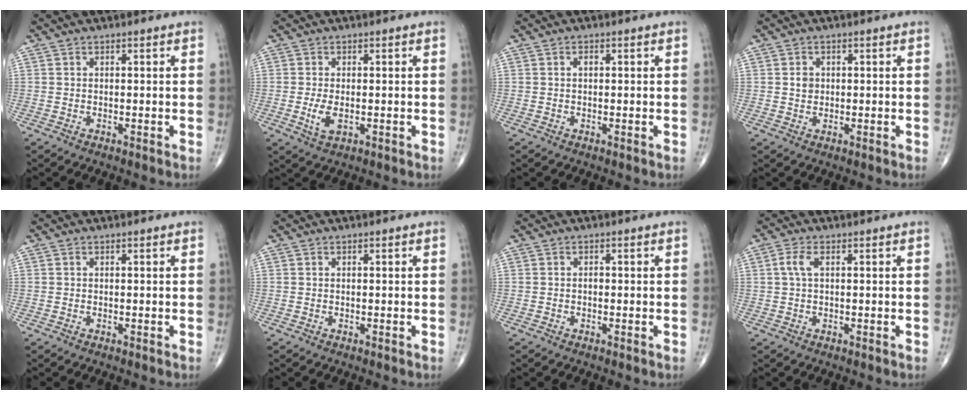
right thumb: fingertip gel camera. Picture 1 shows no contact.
{"total": 3.5, "force": [-0.6, 1.7, 2.9], "torque": [-0.060, -0.006, -0.009]}
{"total": 0.9, "force": [0.2, 0.5, 0.7], "torque": [-0.009, 0.002, 0.001]}
{"total": 2.0, "force": [0.3, 1.7, 0.9], "torque": [-0.008, 0.001, 0.005]}
{"total": 0.0}
{"total": 0.0}
{"total": 0.6, "force": [-0.2, 0.4, 0.4], "torque": [-0.004, 0.002, -0.006]}
{"total": 2.8, "force": [0.7, 1.2, 2.5], "torque": [-0.063, 0.010, 0.014]}